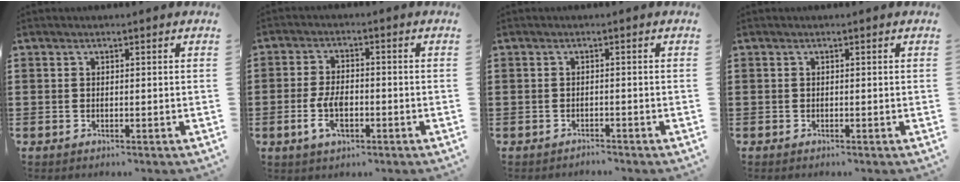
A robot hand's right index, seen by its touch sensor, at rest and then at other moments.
{"total": 5.2, "force": [-1.6, 2.5, 4.3], "torque": [-0.097, -0.003, -0.031]}
{"total": 1.1, "force": [-1.1, 0.1, 0.0], "torque": [-0.004, 0.003, -0.024]}
{"total": 0.0}